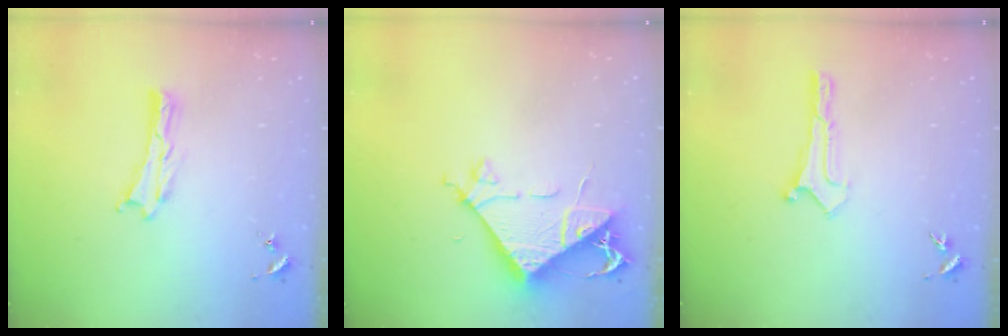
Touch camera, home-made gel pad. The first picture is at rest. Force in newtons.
{"total": 7.6, "press": 7.5, "slide": 1.2}
{"total": 0.0}